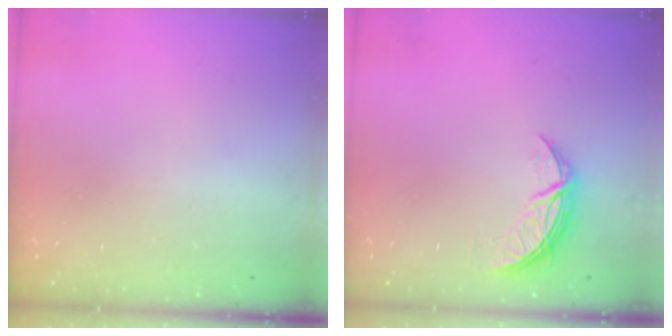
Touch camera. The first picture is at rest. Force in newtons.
{"total": 6.9, "press": 6.9, "slide": 0.5}